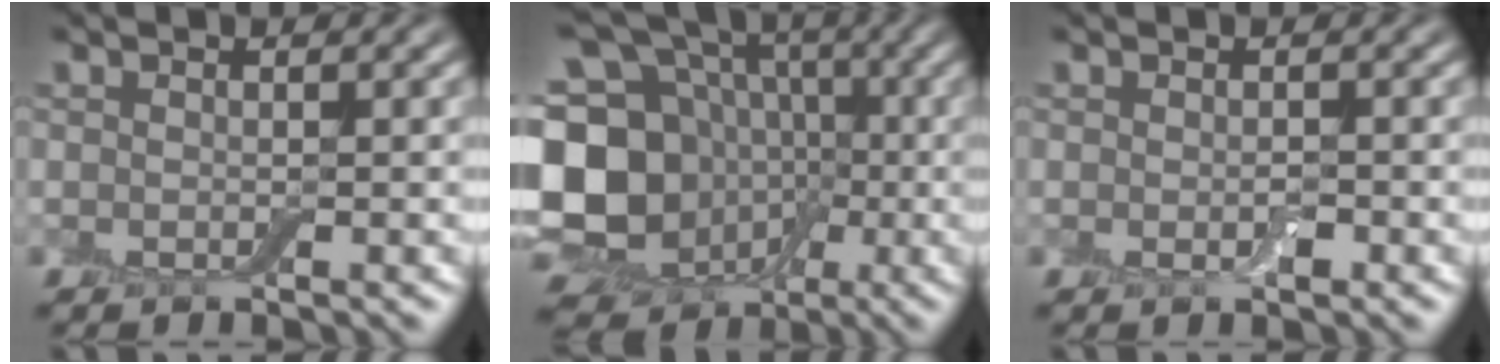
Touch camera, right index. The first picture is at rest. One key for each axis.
{"total": 19.1, "fx": -1.9, "fy": 16.8, "fz": 8.9, "tx": -0.206, "ty": 0.010, "tz": -0.059}
{"total": 1.0, "fx": -0.3, "fy": 0.5, "fz": 0.8, "tx": -0.015, "ty": -0.001, "tz": -0.004}